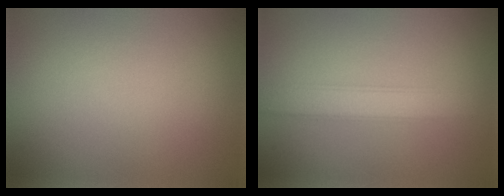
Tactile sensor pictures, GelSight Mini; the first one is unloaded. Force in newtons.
{"total": 2.9, "press": 2.9, "slide": 0.0}